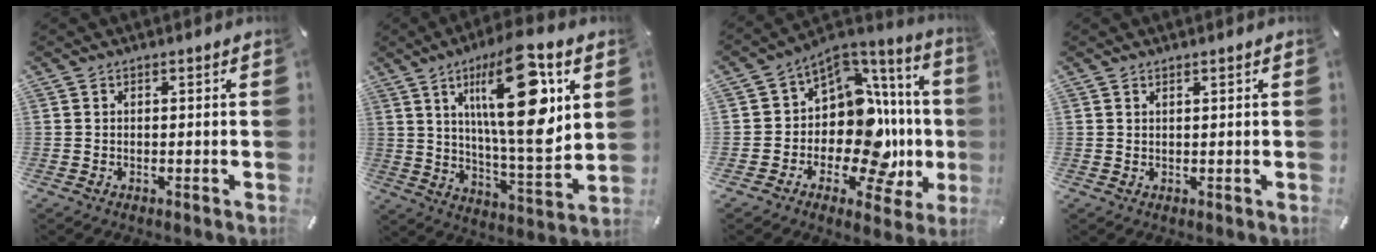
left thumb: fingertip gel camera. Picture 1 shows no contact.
{"total": 23.3, "force": [9.0, 7.2, 20.3], "torque": [-0.343, -0.039, 0.126]}
{"total": 15.2, "force": [-2.3, 9.7, 11.5], "torque": [-0.178, -0.043, -0.041]}
{"total": 0.8, "force": [0.6, 0.0, 0.4], "torque": [-0.008, -0.002, 0.012]}